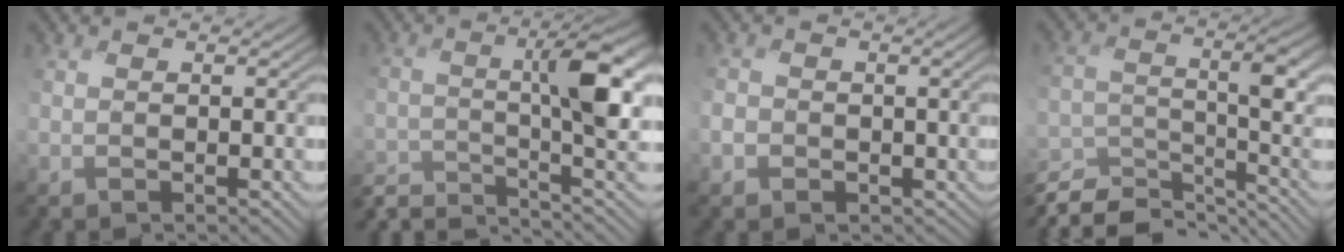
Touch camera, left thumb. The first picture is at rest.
{"total": 8.9, "force": [-5.6, 1.5, 6.7], "torque": [-0.090, -0.003, -0.118]}
{"total": 2.6, "force": [-1.0, 2.4, 0.4], "torque": [-0.017, -0.007, -0.024]}
{"total": 9.5, "force": [-8.5, 2.0, 3.6], "torque": [-0.078, -0.006, -0.169]}